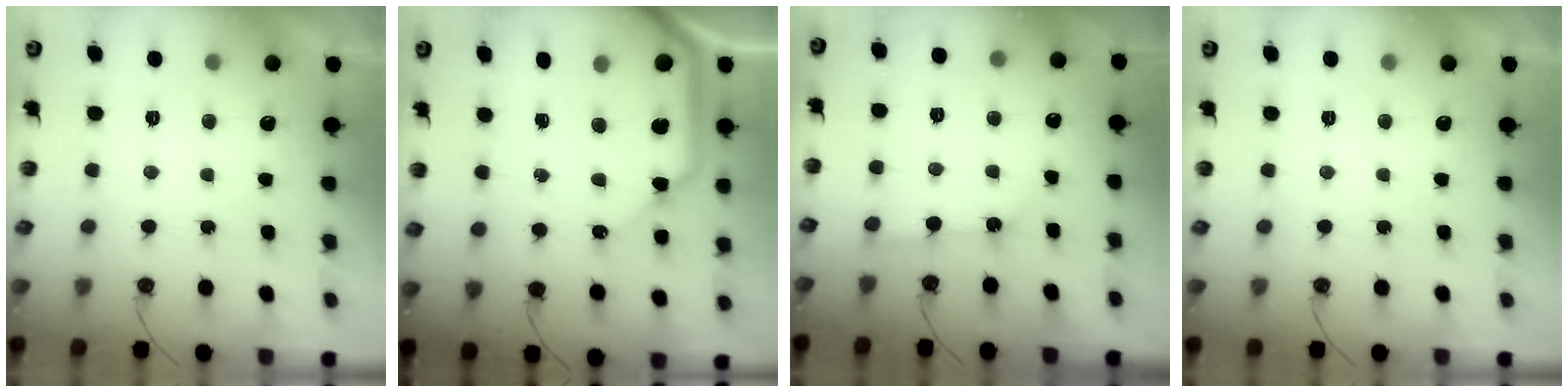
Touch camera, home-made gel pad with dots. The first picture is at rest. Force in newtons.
{"total": 15.8, "press": 15.7, "slide": 2.0}
{"total": 1.9, "press": 1.8, "slide": 0.3}
{"total": 0.0}